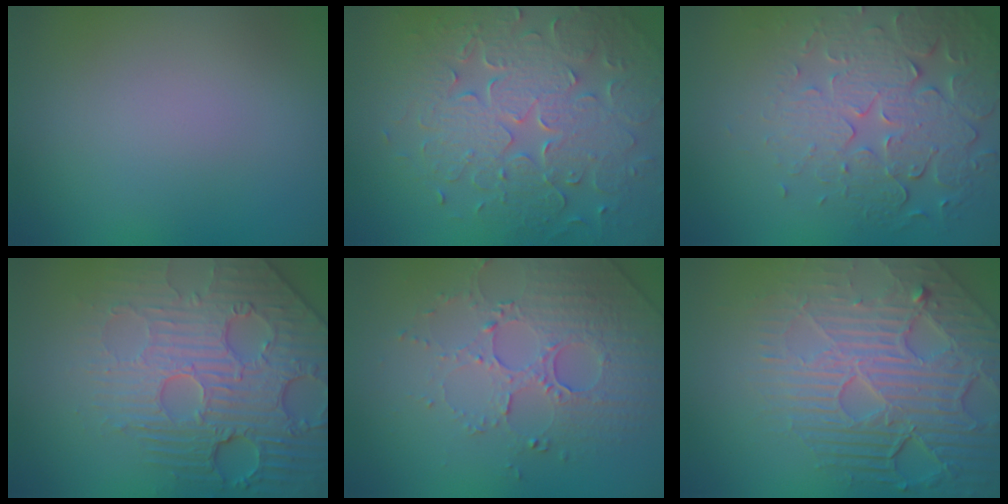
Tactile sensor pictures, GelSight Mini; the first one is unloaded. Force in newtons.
{"total": 8.3, "press": 6.0, "slide": 5.8}
{"total": 5.9, "press": 4.8, "slide": 3.4}
{"total": 6.7, "press": 5.5, "slide": 3.8}
{"total": 5.1, "press": 3.6, "slide": 3.6}
{"total": 8.8, "press": 5.9, "slide": 6.5}